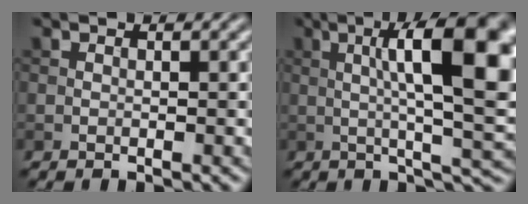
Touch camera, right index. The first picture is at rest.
{"total": 13.7, "force": [2.3, 3.6, 13.0], "torque": [-0.173, 0.005, 0.032]}